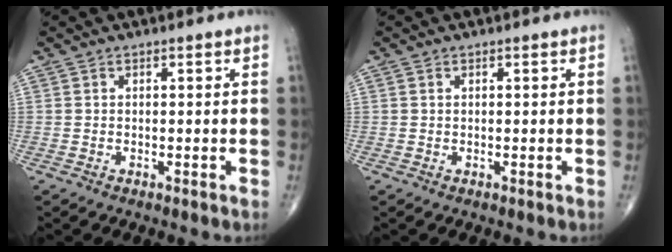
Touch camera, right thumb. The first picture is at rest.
{"total": 0.0}